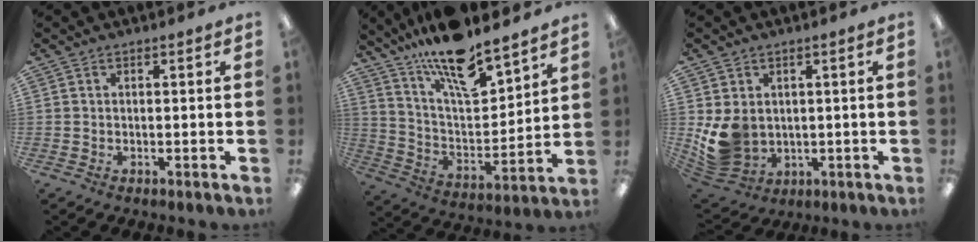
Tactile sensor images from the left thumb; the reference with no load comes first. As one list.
[{"total": 16.0, "force": [13.7, 3.5, 7.4], "torque": [-0.145, -0.092, 0.238]}, {"total": 9.4, "force": [1.1, 8.0, 4.8], "torque": [-0.111, -0.009, 0.029]}]